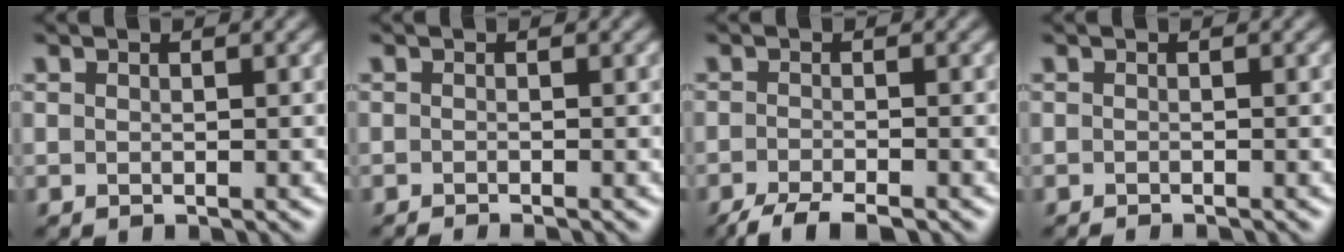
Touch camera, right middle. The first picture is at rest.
{"total": 1.4, "force": [-1.1, 0.2, 0.8], "torque": [-0.002, -0.004, -0.020]}
{"total": 3.6, "force": [-2.9, 0.7, 2.1], "torque": [-0.039, -0.007, -0.057]}
{"total": 1.3, "force": [-1.2, 0.2, 0.5], "torque": [0.004, -0.003, -0.016]}